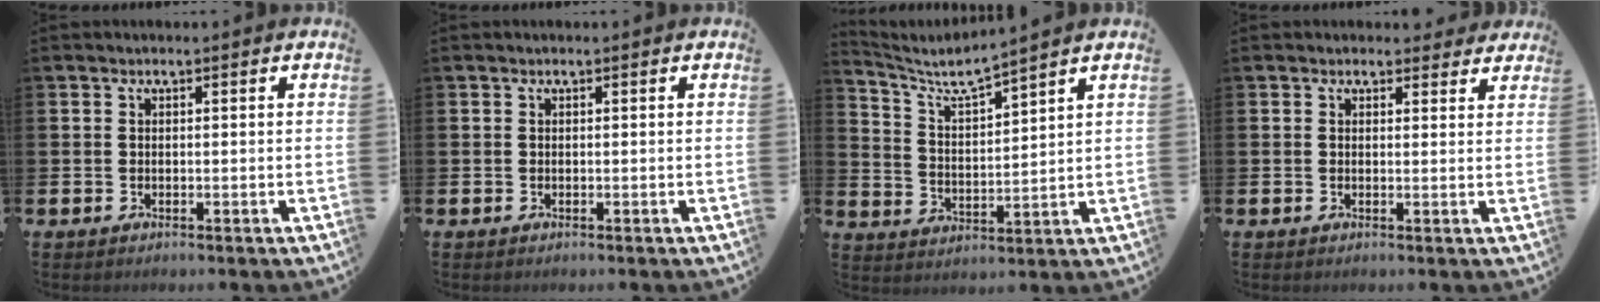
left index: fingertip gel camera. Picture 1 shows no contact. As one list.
[{"total": 0.0}, {"total": 4.9, "force": [4.6, 0.2, 1.8], "torque": [-0.060, -0.032, 0.075]}, {"total": 1.7, "force": [1.5, 0.7, 0.2], "torque": [0.002, -0.001, 0.025]}]